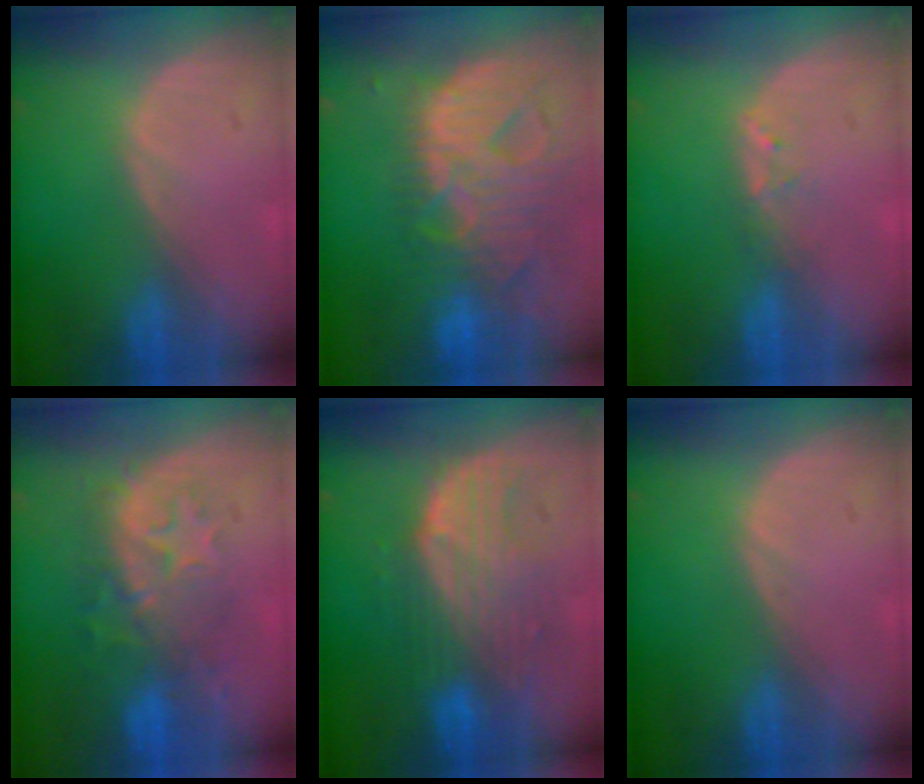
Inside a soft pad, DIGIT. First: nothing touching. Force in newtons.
{"total": 13.5, "press": 11.5, "slide": 7.1}
{"total": 1.2, "press": 1.1, "slide": 0.2}
{"total": 8.3, "press": 8.2, "slide": 1.0}
{"total": 8.9, "press": 8.3, "slide": 3.2}
{"total": 0.0}